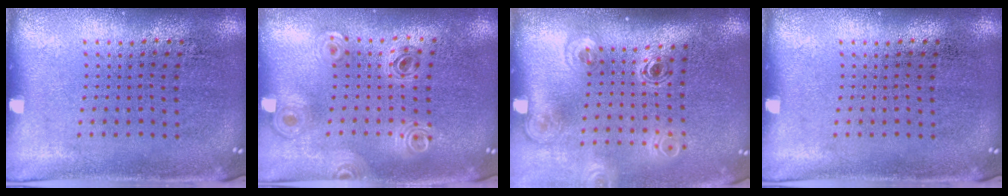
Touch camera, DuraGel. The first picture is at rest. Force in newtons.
{"total": 0.8, "press": 0.8, "slide": 0.1}
{"total": 1.8, "press": 1.2, "slide": 1.4}
{"total": 0.0}